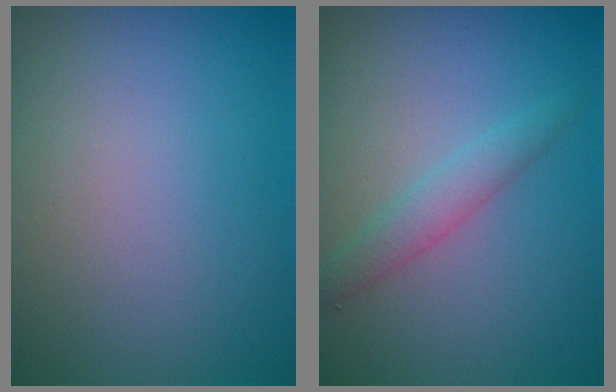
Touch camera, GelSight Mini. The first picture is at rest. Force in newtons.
{"total": 2.0, "press": 2.0, "slide": 0.1}